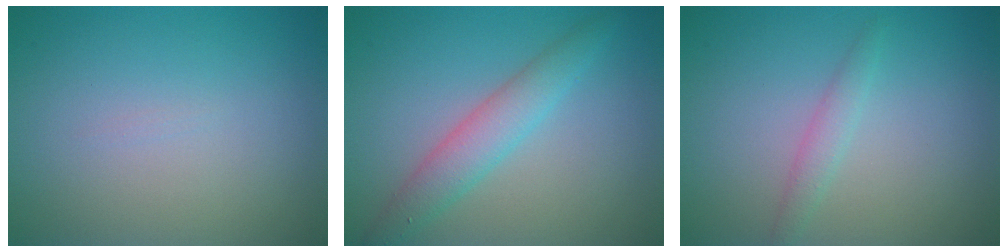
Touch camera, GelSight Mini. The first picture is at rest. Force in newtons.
{"total": 3.3, "press": 3.3, "slide": 0.0}
{"total": 1.4, "press": 1.4, "slide": 0.1}